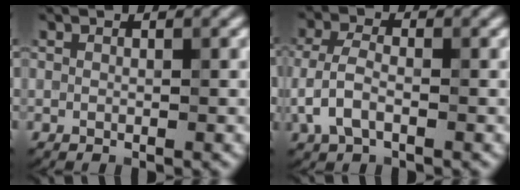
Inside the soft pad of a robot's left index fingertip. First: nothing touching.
{"total": 3.1, "force": [-1.0, 1.5, 2.5], "torque": [-0.065, 0.008, -0.026]}